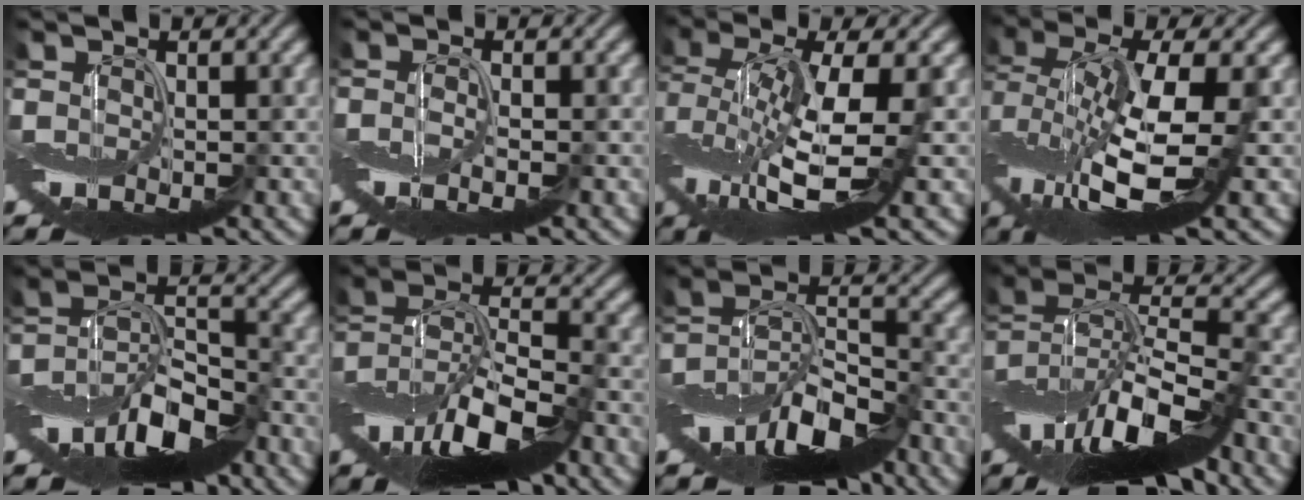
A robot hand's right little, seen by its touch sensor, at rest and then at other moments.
{"total": 1.5, "force": [-0.8, -0.1, 1.3], "torque": [-0.029, -0.005, -0.017]}
{"total": 8.9, "force": [0.3, 3.2, 8.3], "torque": [-0.180, -0.010, -0.002]}
{"total": 10.3, "force": [0.3, 4.1, 9.4], "torque": [-0.200, -0.013, 0.003]}
{"total": 9.0, "force": [-5.7, 3.6, 5.9], "torque": [-0.099, 0.001, -0.109]}
{"total": 11.5, "force": [-6.4, 4.4, 8.5], "torque": [-0.152, 0.008, -0.124]}
{"total": 10.7, "force": [-7.3, 4.3, 6.5], "torque": [-0.107, 0.005, -0.136]}
{"total": 13.5, "force": [-7.2, 4.3, 10.6], "torque": [-0.188, 0.014, -0.123]}